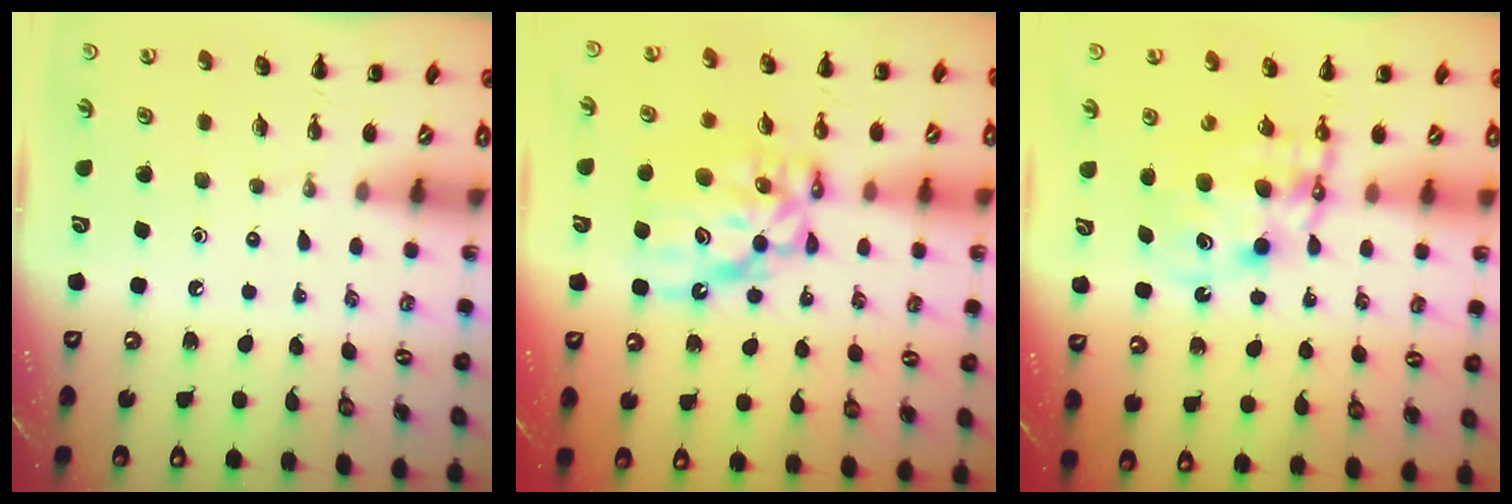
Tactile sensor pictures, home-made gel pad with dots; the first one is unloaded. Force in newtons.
{"total": 11.3, "press": 10.8, "slide": 3.3}
{"total": 9.5, "press": 9.2, "slide": 2.6}